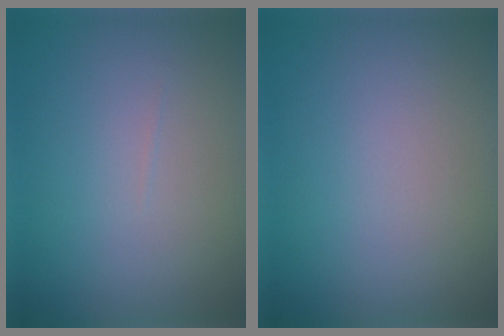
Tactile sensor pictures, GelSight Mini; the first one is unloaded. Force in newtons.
{"total": 0.0}